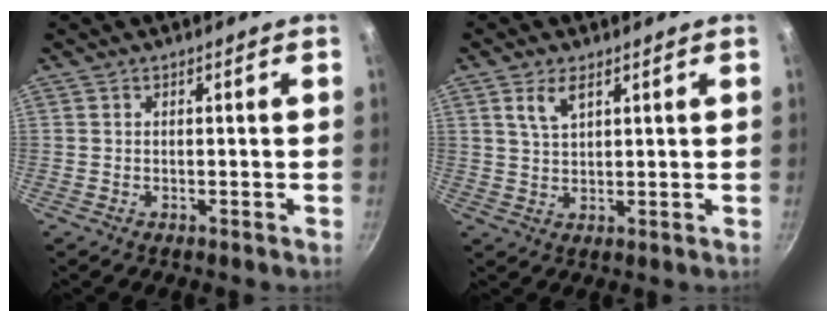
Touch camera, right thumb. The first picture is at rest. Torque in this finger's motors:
{"motor_torque": [-0.73, 0.37, 0.38, -0.27, 0.14]}